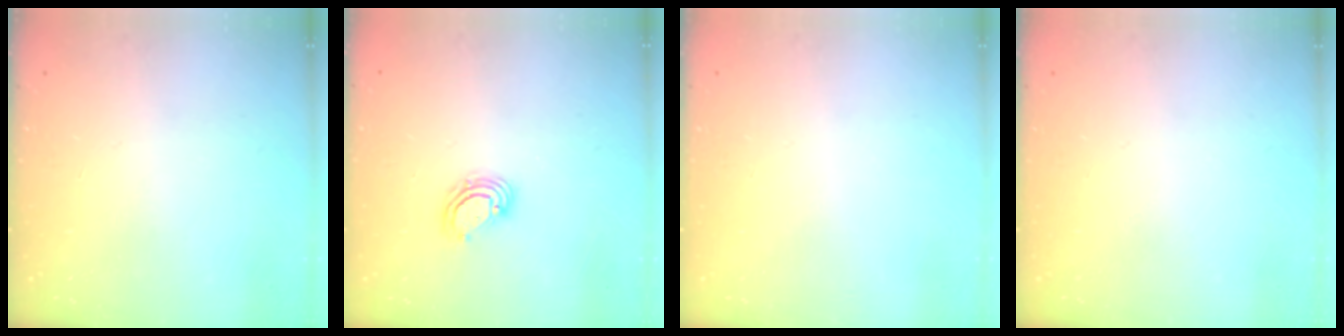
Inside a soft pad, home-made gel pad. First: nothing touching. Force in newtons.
{"total": 5.4, "press": 5.4, "slide": 0.7}
{"total": 0.0}
{"total": 0.0}